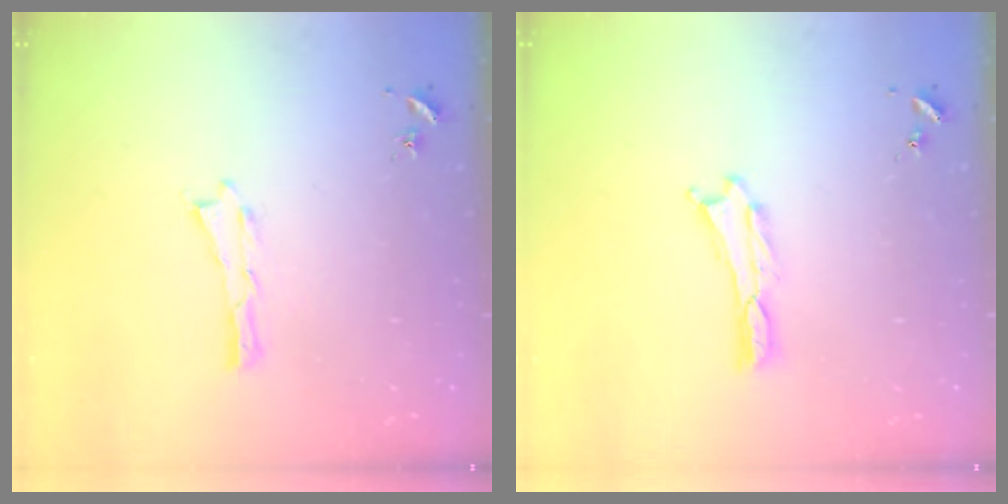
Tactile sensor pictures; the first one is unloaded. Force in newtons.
{"total": 0.0}